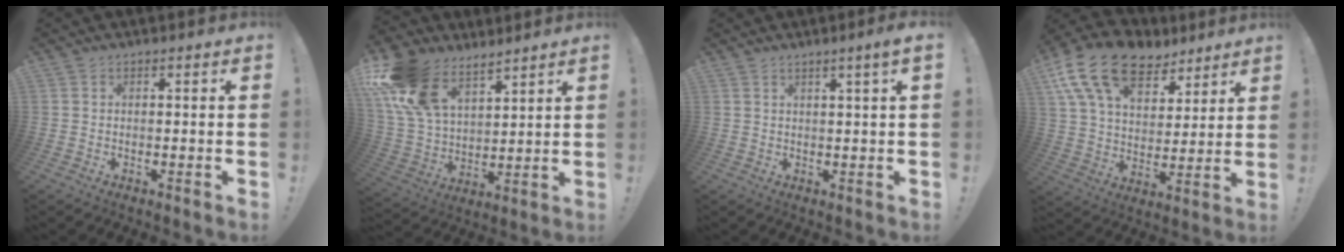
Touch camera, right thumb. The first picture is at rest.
{"total": 17.4, "force": [10.9, 10.1, 9.1], "torque": [-0.183, -0.058, 0.210]}
{"total": 3.0, "force": [1.4, -0.5, 2.6], "torque": [-0.037, -0.008, 0.019]}
{"total": 18.9, "force": [11.2, 11.1, 10.4], "torque": [-0.177, -0.059, 0.207]}